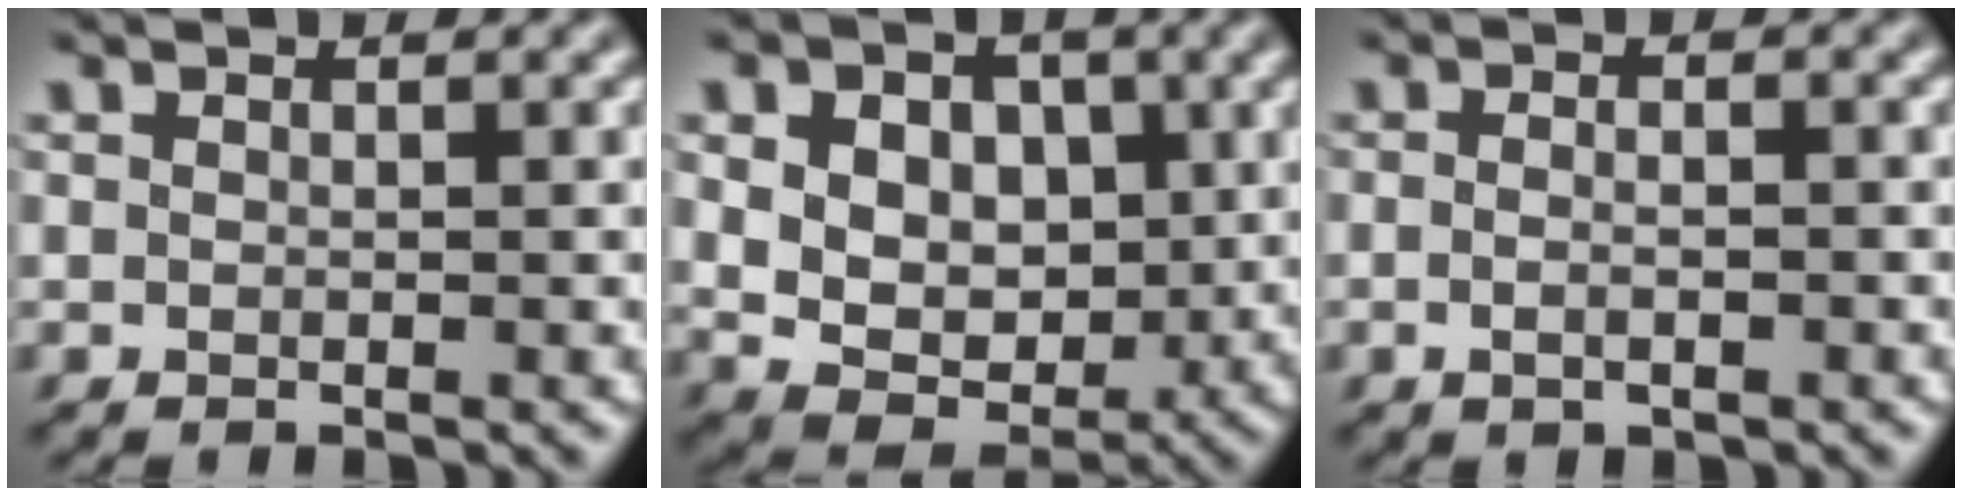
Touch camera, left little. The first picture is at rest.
{"total": 10.0, "force": [2.2, 7.4, 6.4], "torque": [-0.102, 0.023, 0.023]}
{"total": 1.7, "force": [-0.7, 0.8, 1.3], "torque": [-0.019, 0.003, -0.014]}